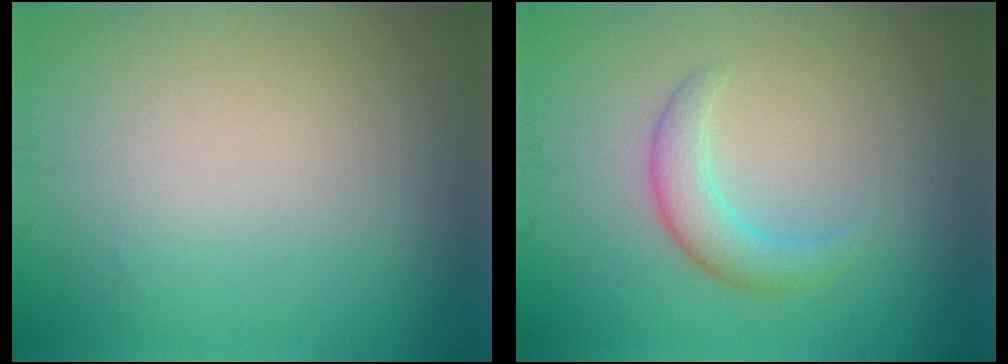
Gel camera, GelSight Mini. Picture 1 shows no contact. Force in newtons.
{"total": 2.6, "press": 2.6, "slide": 0.2}